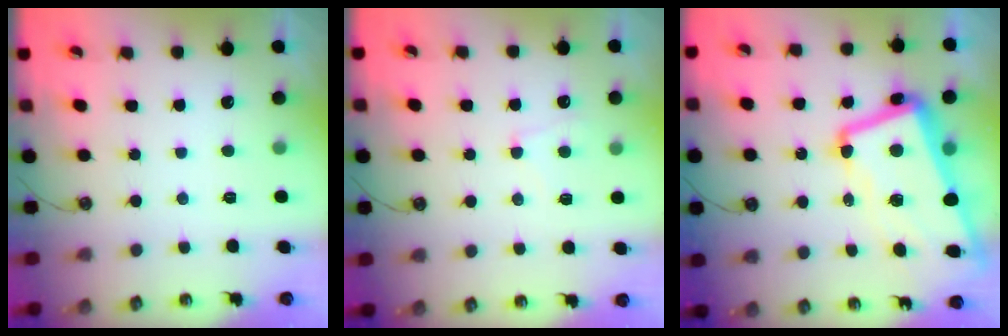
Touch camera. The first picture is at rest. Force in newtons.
{"total": 0.6, "press": 0.3, "slide": 0.5}
{"total": 13.2, "press": 12.9, "slide": 2.6}